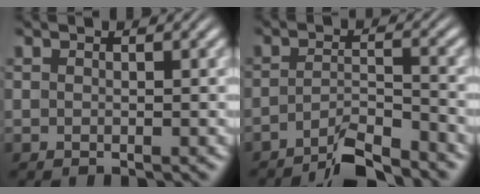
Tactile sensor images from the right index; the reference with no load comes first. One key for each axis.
{"total": 5.0, "fx": -4.7, "fy": 0.5, "fz": 1.7, "tx": -0.018, "ty": -0.009, "tz": -0.074}